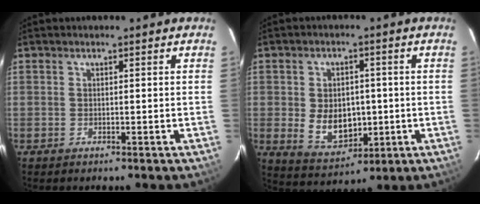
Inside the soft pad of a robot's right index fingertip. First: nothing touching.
{"total": 9.3, "force": [-0.9, 6.8, 6.3], "torque": [-0.128, -0.006, 0.008]}